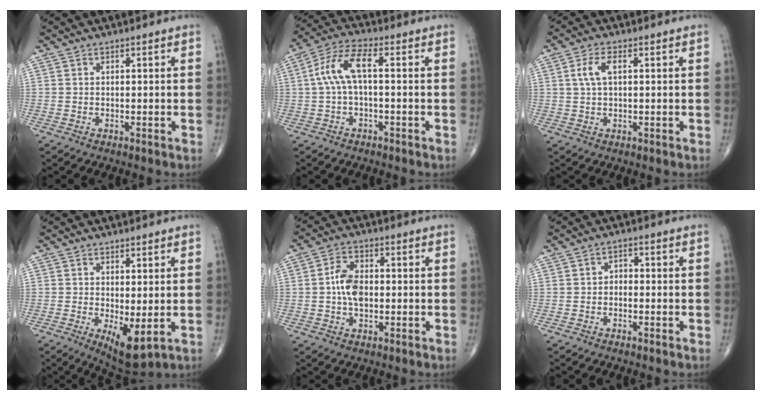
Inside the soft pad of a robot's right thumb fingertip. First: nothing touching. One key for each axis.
{"total": 7.9, "fx": 0.4, "fy": 2.9, "fz": 7.4, "tx": -0.166, "ty": 0.032, "tz": 0.002}
{"total": 4.0, "fx": 0.9, "fy": 1.8, "fz": 3.5, "tx": -0.080, "ty": 0.010, "tz": 0.018}
{"total": 6.5, "fx": -0.9, "fy": 2.4, "fz": 5.9, "tx": -0.090, "ty": -0.017, "tz": -0.005}
{"total": 6.2, "fx": -0.2, "fy": 3.8, "fz": 4.9, "tx": -0.089, "ty": 0.012, "tz": -0.011}
{"total": 1.8, "fx": -0.6, "fy": 1.3, "fz": 1.0, "tx": -0.005, "ty": 0.010, "tz": -0.017}